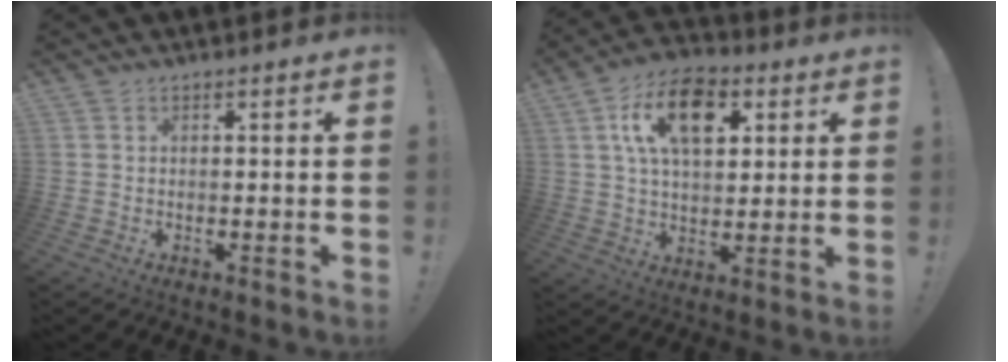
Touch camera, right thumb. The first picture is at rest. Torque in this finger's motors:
{"motor_torque": [0.93, 0.89, 0.19, 0.12, 0.14]}